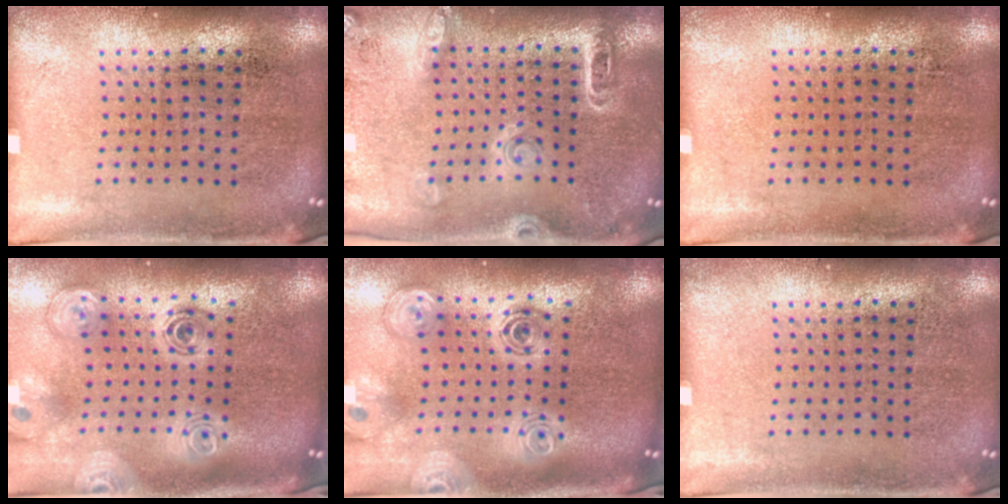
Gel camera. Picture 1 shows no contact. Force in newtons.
{"total": 1.8, "press": 1.7, "slide": 0.4}
{"total": 0.0}
{"total": 2.7, "press": 1.9, "slide": 1.9}
{"total": 2.6, "press": 1.9, "slide": 1.8}
{"total": 0.0}